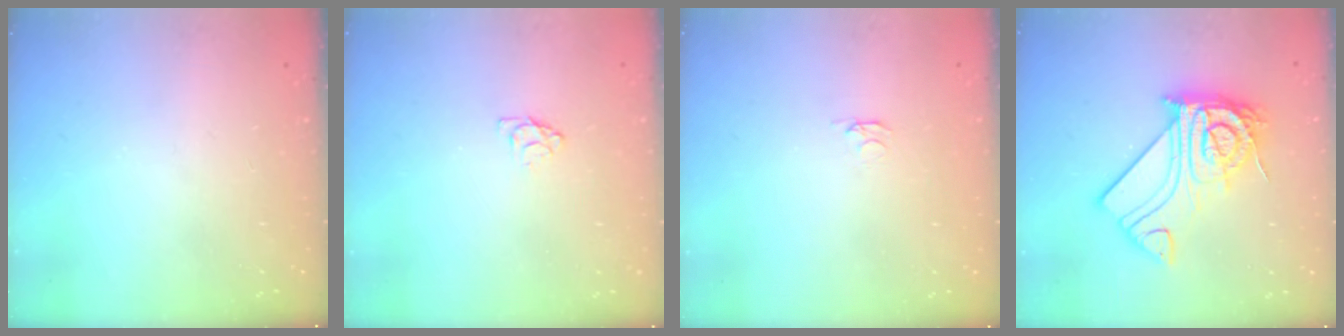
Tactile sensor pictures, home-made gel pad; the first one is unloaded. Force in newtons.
{"total": 3.7, "press": 3.7, "slide": 0.4}
{"total": 2.1, "press": 2.0, "slide": 0.3}
{"total": 21.6, "press": 21.6, "slide": 2.0}